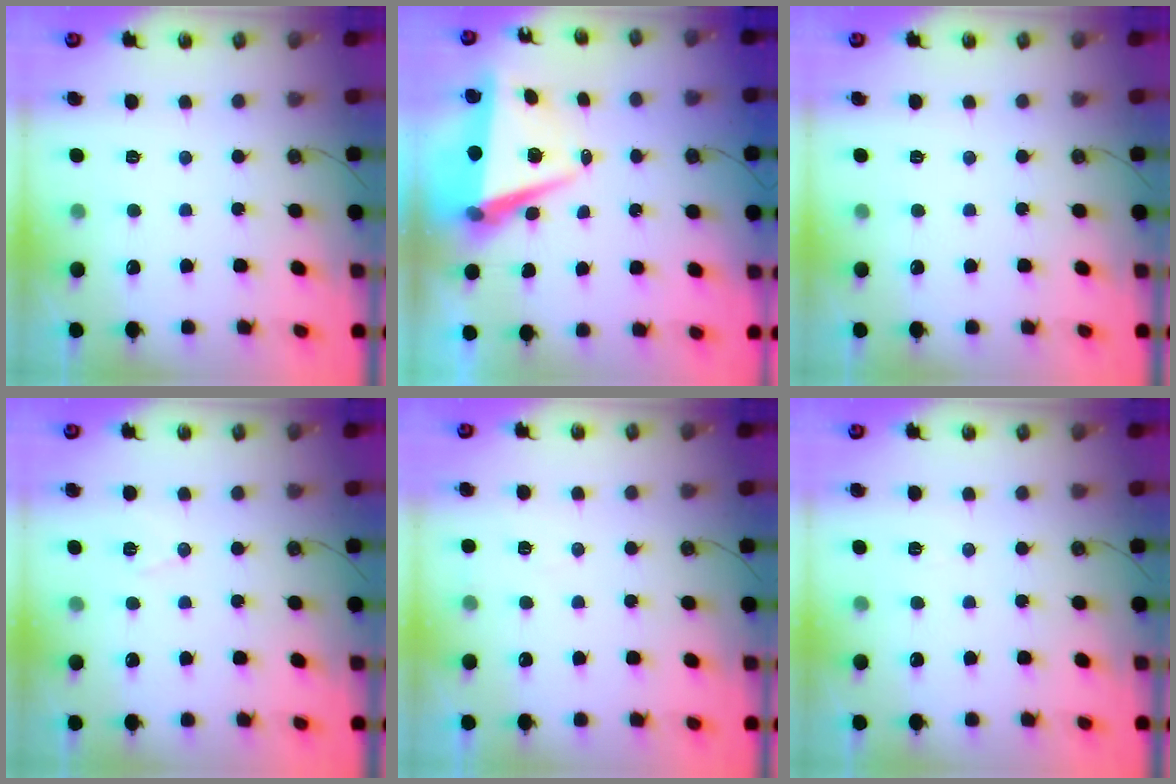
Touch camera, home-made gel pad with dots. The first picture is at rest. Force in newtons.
{"total": 8.4, "press": 7.4, "slide": 4.1}
{"total": 0.0}
{"total": 5.7, "press": 4.6, "slide": 3.3}
{"total": 4.7, "press": 4.5, "slide": 1.4}
{"total": 2.9, "press": 2.2, "slide": 1.9}